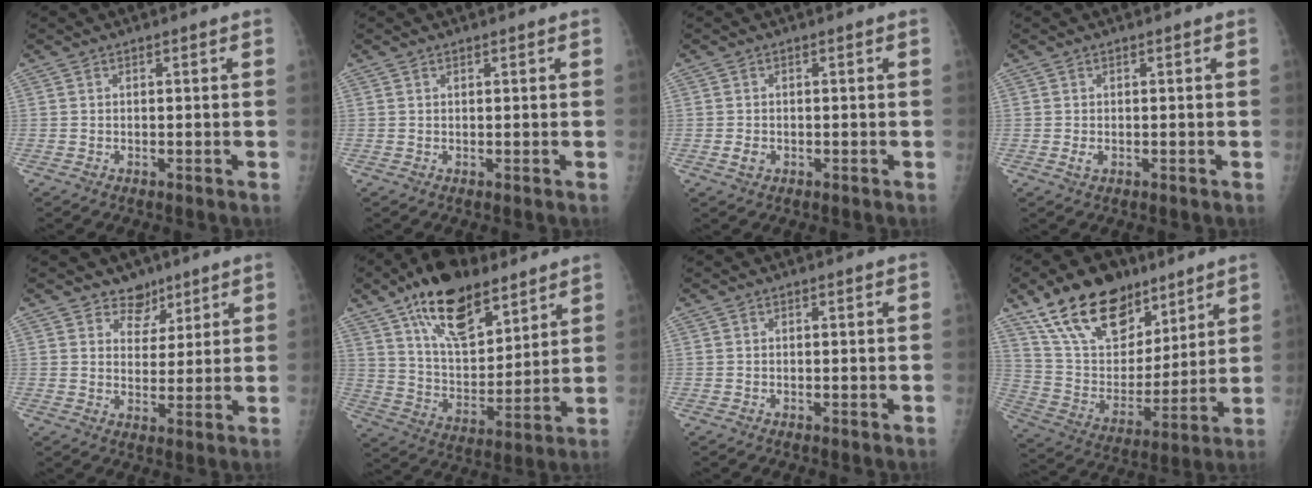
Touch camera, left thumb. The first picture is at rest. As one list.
[{"total": 0.5, "force": [0.4, 0.3, 0.2], "torque": [-0.004, -0.002, 0.006]}, {"total": 1.6, "force": [-0.4, 1.2, 0.9], "torque": [-0.014, 0.000, -0.006]}, {"total": 1.3, "force": [0.0, 0.8, 1.0], "torque": [-0.018, -0.003, 0.000]}, {"total": 5.2, "force": [3.8, 3.5, 0.5], "torque": [0.021, -0.026, 0.061]}, {"total": 19.3, "force": [12.4, 8.8, 11.7], "torque": [-0.160, -0.058, 0.221]}, {"total": 0.0}, {"total": 21.3, "force": [14.1, 11.8, 10.6], "torque": [-0.146, -0.050, 0.258]}]